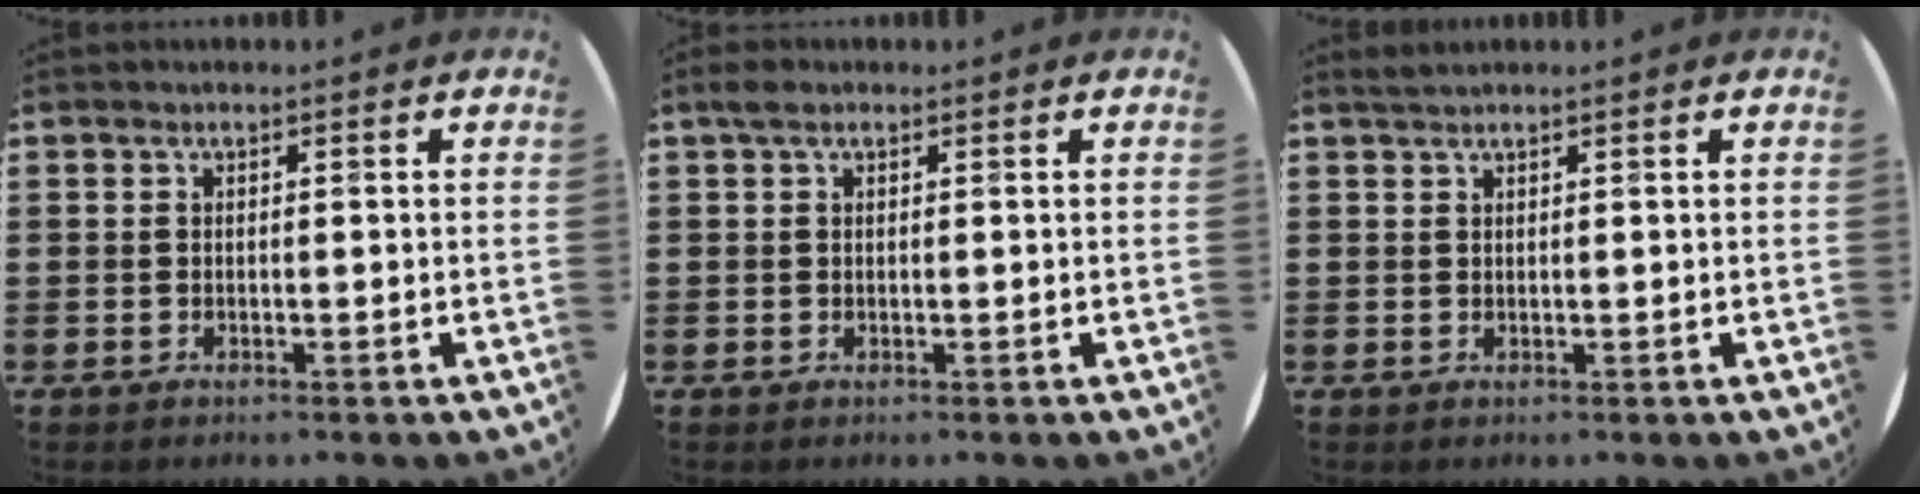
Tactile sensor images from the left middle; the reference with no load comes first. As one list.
[{"total": 1.2, "force": [0.8, 0.7, 0.6], "torque": [-0.006, 0.003, 0.012]}, {"total": 1.0, "force": [0.9, -0.1, 0.3], "torque": [-0.007, 0.001, 0.018]}]